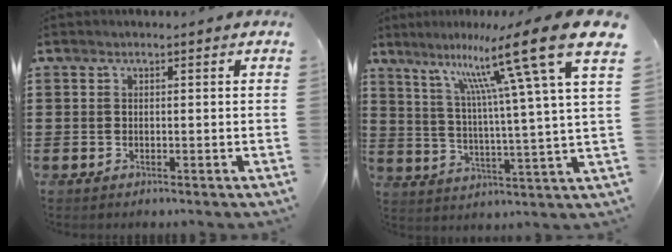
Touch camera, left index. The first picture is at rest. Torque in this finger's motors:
{"motor_torque": [2.14, 0.00, 0.78, 0.21]}